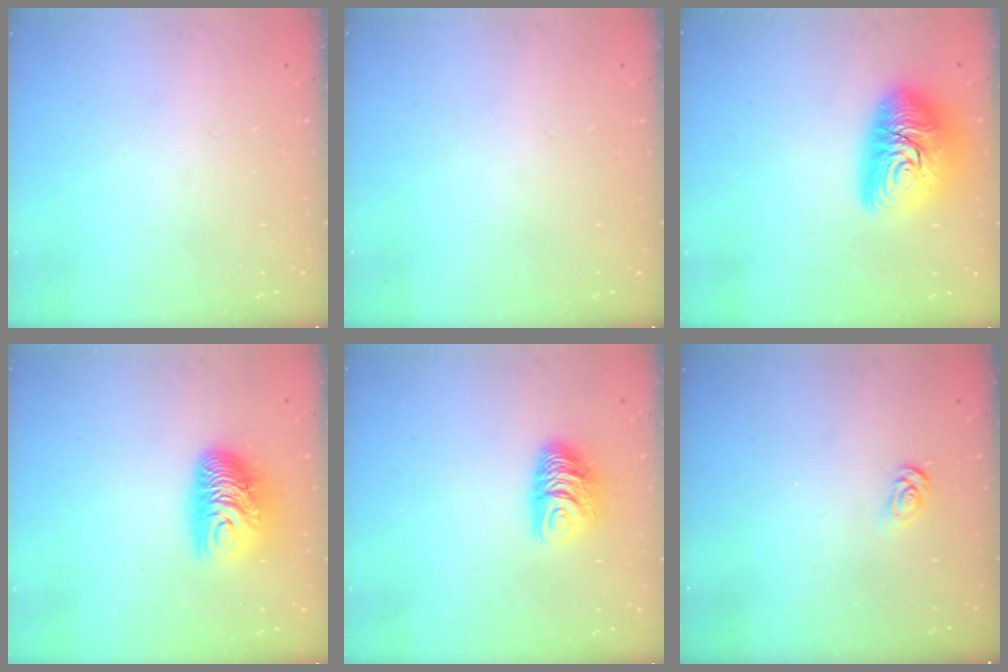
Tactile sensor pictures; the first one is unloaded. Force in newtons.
{"total": 0.0}
{"total": 17.9, "press": 17.8, "slide": 1.4}
{"total": 11.1, "press": 11.1, "slide": 0.8}
{"total": 8.7, "press": 8.7, "slide": 0.7}
{"total": 3.2, "press": 3.1, "slide": 0.4}